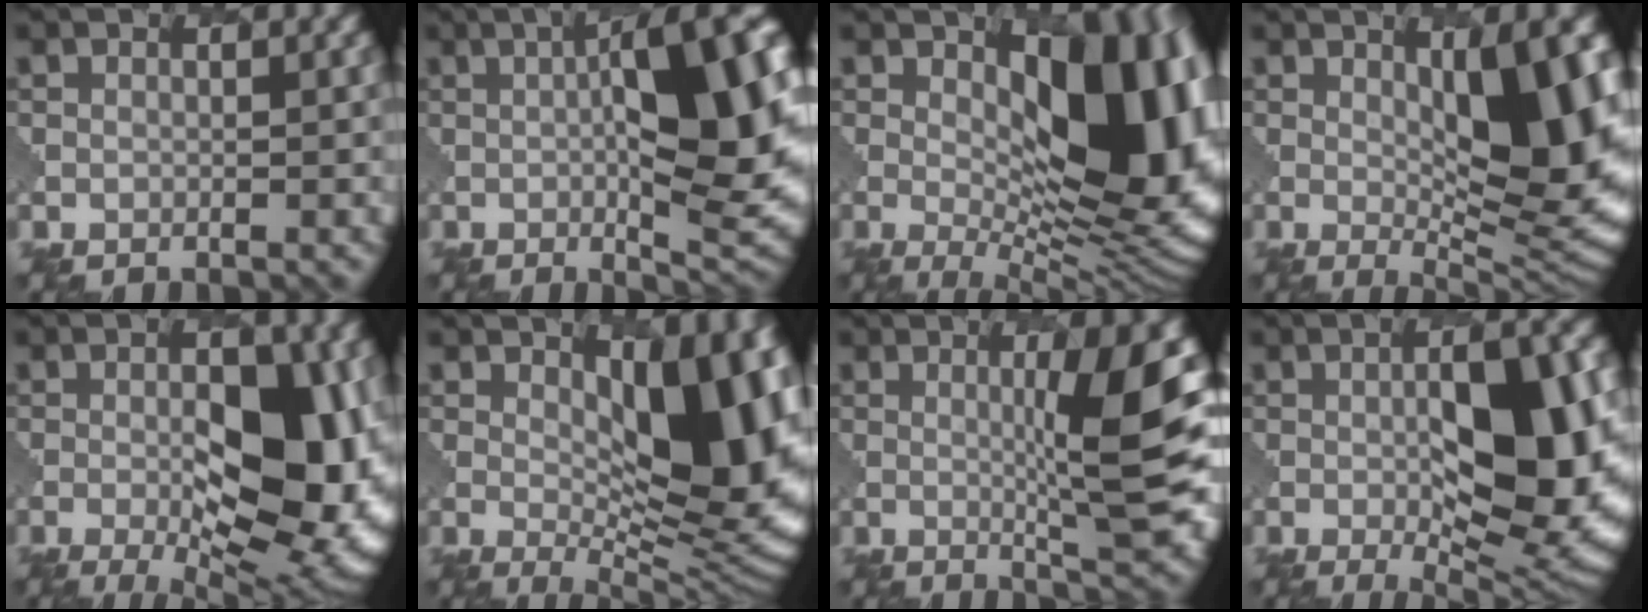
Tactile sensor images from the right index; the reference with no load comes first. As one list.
[{"total": 15.4, "force": [1.0, 5.2, 14.4], "torque": [-0.169, 0.004, 0.015]}, {"total": 15.3, "force": [2.2, 7.8, 13.1], "torque": [-0.132, 0.004, 0.035]}, {"total": 9.3, "force": [1.2, 2.8, 8.8], "torque": [-0.125, -0.010, 0.023]}, {"total": 11.6, "force": [-1.2, 4.9, 10.5], "torque": [-0.133, 0.002, -0.020]}, {"total": 12.1, "force": [1.7, 5.3, 10.7], "torque": [-0.132, -0.006, 0.028]}, {"total": 9.0, "force": [0.7, 1.4, 8.9], "torque": [-0.115, -0.008, 0.016]}, {"total": 12.0, "force": [-0.4, 4.7, 11.0], "torque": [-0.150, -0.008, 0.000]}]